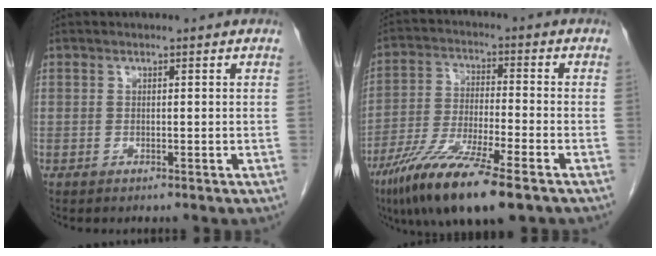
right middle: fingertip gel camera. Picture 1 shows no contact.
{"total": 13.7, "force": [-8.7, 1.4, 10.4], "torque": [-0.206, -0.036, -0.158]}